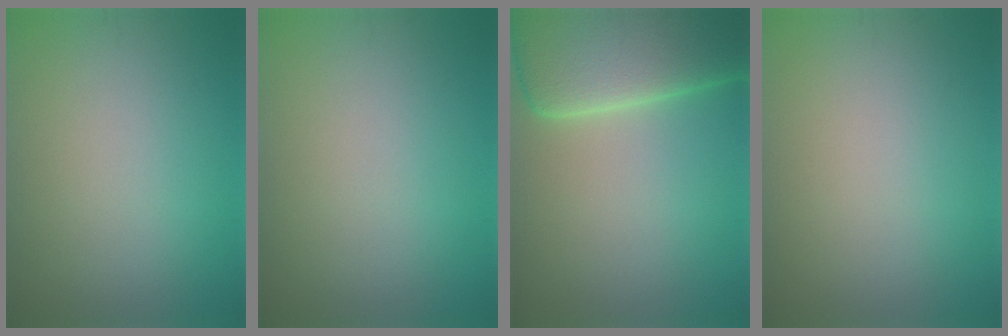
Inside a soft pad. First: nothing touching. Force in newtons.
{"total": 0.0}
{"total": 11.1, "press": 11.1, "slide": 0.7}
{"total": 0.0}